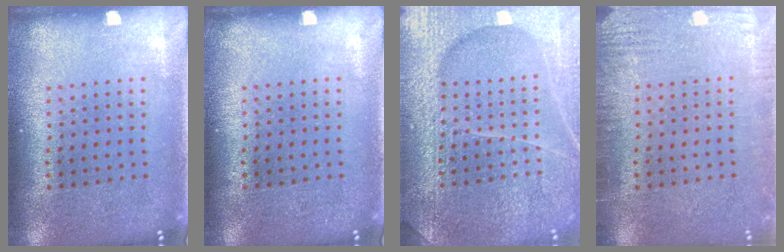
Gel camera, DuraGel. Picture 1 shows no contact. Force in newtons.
{"total": 0.0}
{"total": 6.2, "press": 6.2, "slide": 0.7}
{"total": 2.5, "press": 2.5, "slide": 0.4}